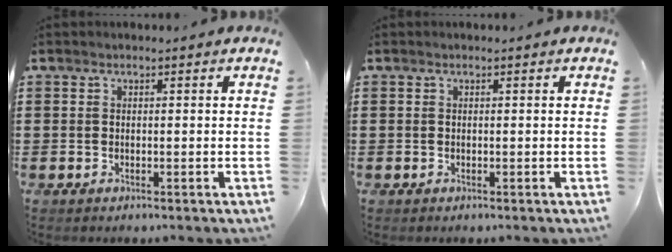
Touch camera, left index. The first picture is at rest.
{"total": 0.0}